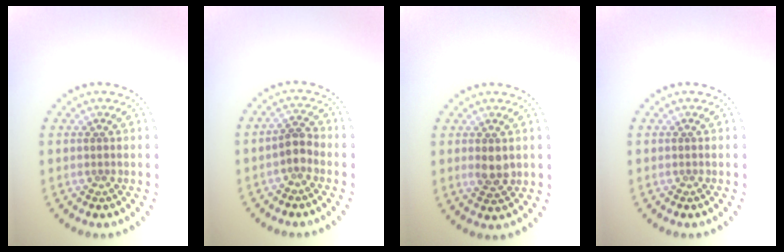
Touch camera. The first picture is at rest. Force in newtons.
{"total": 1.8, "press": 1.6, "slide": 0.9}
{"total": 2.0, "press": 2.0, "slide": 0.3}
{"total": 0.0}